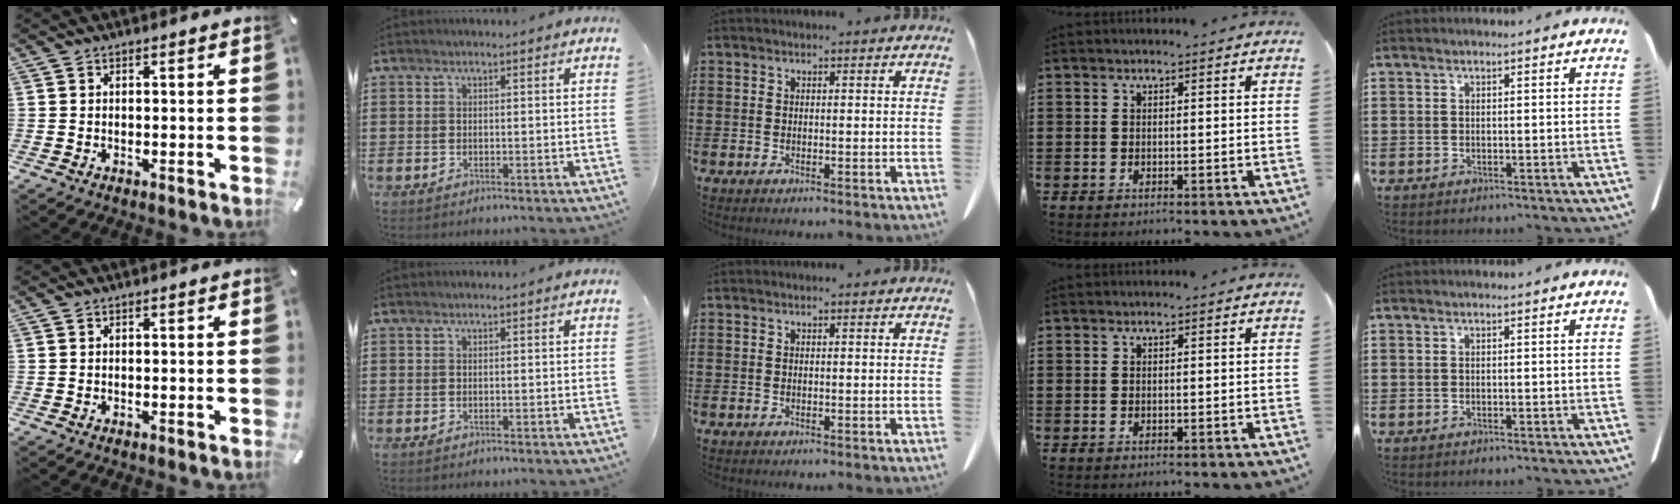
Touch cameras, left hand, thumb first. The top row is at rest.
{}